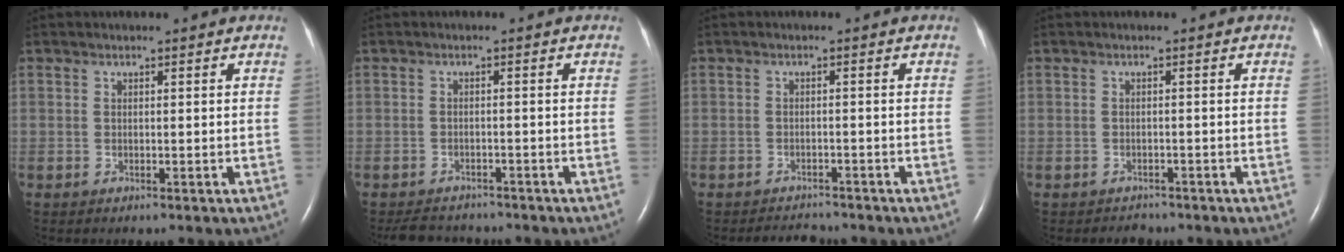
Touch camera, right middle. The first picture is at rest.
{"total": 5.7, "force": [-5.3, 1.8, 0.9], "torque": [-0.017, -0.005, -0.076]}
{"total": 2.5, "force": [-2.5, 0.4, -0.2], "torque": [-0.002, -0.009, -0.037]}
{"total": 1.6, "force": [-1.4, 0.8, -0.3], "torque": [-0.003, 0.000, -0.019]}